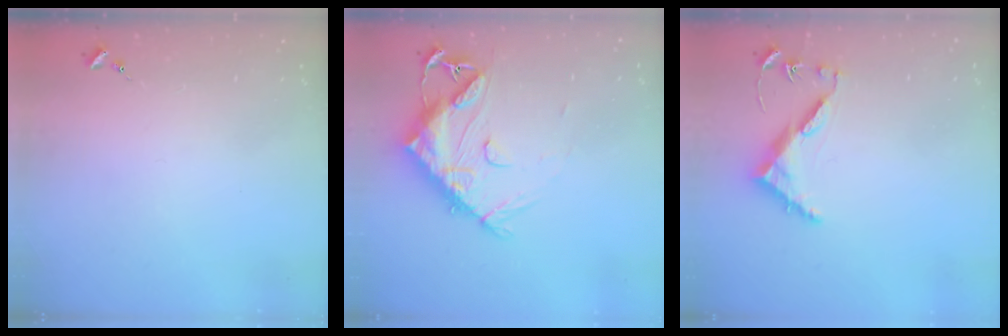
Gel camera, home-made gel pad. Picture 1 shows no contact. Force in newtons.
{"total": 14.3, "press": 14.2, "slide": 1.3}
{"total": 8.2, "press": 8.1, "slide": 0.6}